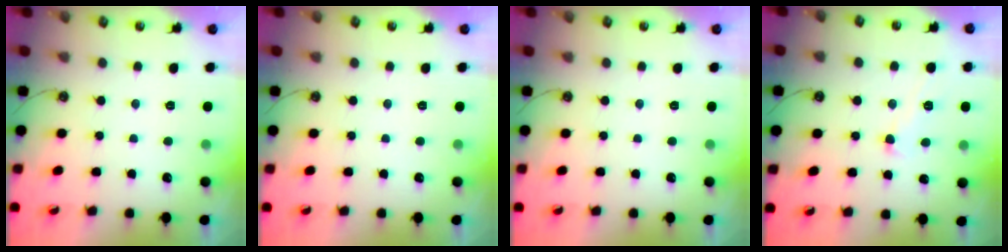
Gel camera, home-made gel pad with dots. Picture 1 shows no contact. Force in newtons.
{"total": 0.0}
{"total": 0.0}
{"total": 1.6, "press": 1.4, "slide": 0.8}